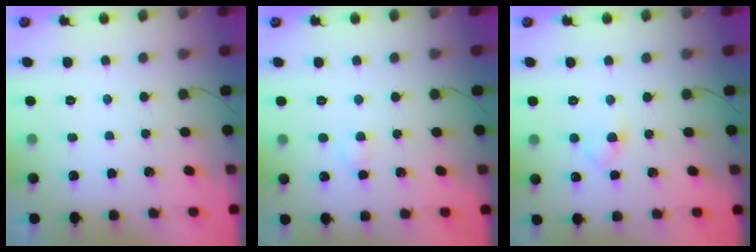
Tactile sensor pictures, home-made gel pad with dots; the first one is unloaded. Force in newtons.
{"total": 1.5, "press": 1.3, "slide": 0.7}
{"total": 3.3, "press": 3.0, "slide": 1.3}